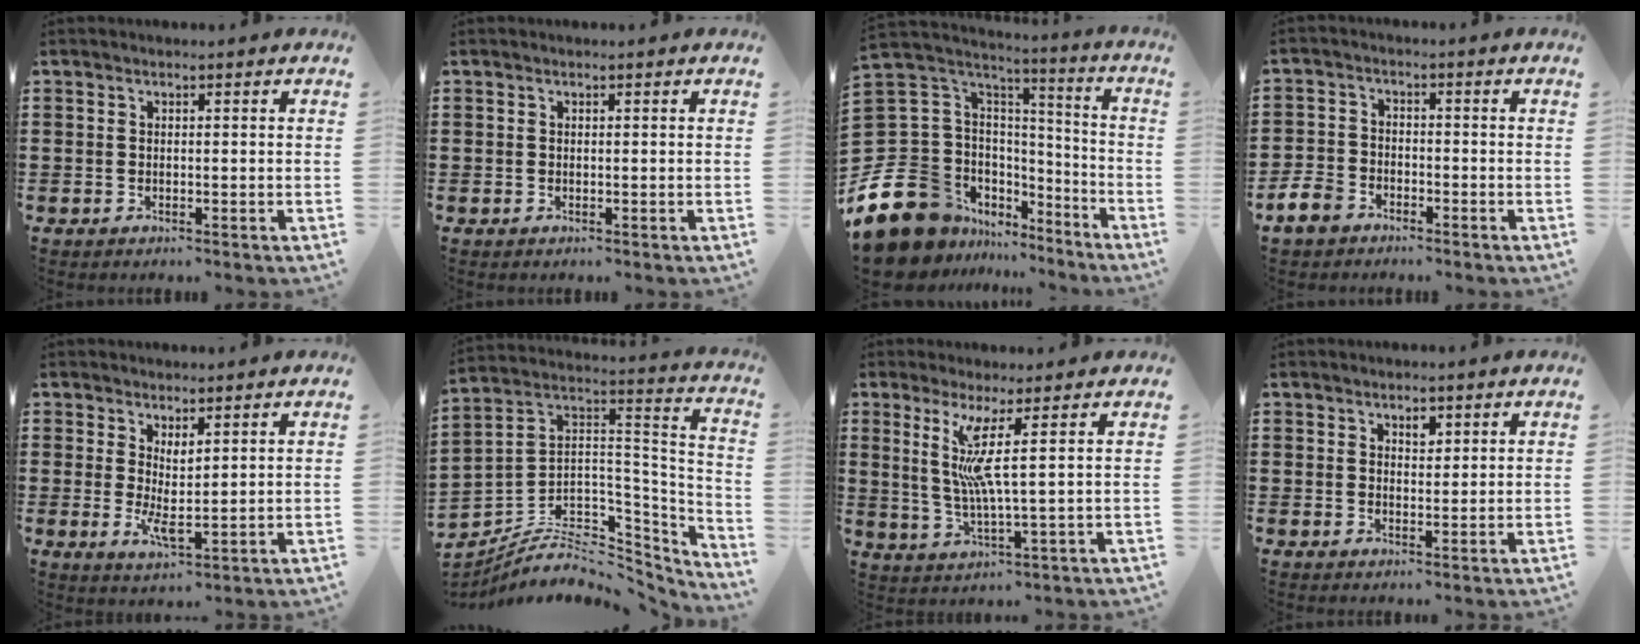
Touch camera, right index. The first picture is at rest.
{"total": 0.0}
{"total": 15.6, "force": [-9.3, 11.2, 5.7], "torque": [-0.164, -0.003, -0.155]}
{"total": 4.3, "force": [-3.4, 2.2, 1.5], "torque": [-0.056, -0.001, -0.076]}
{"total": 3.7, "force": [0.7, 1.1, 3.4], "torque": [-0.073, -0.009, 0.013]}
{"total": 7.5, "force": [-5.1, 4.2, 3.5], "torque": [-0.075, -0.001, -0.093]}
{"total": 7.1, "force": [2.4, -0.1, 6.7], "torque": [-0.148, -0.017, 0.036]}
{"total": 1.9, "force": [1.2, 1.0, 1.1], "torque": [-0.008, -0.003, 0.019]}